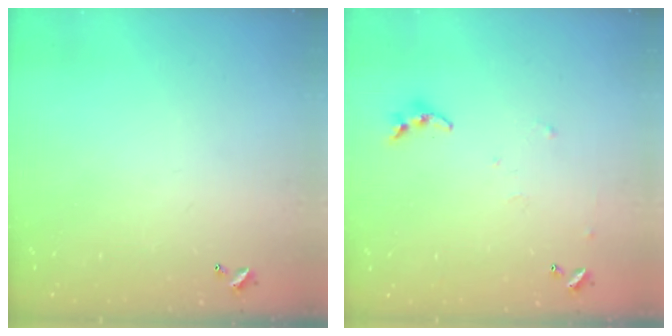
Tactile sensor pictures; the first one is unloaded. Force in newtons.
{"total": 4.7, "press": 4.7, "slide": 0.5}